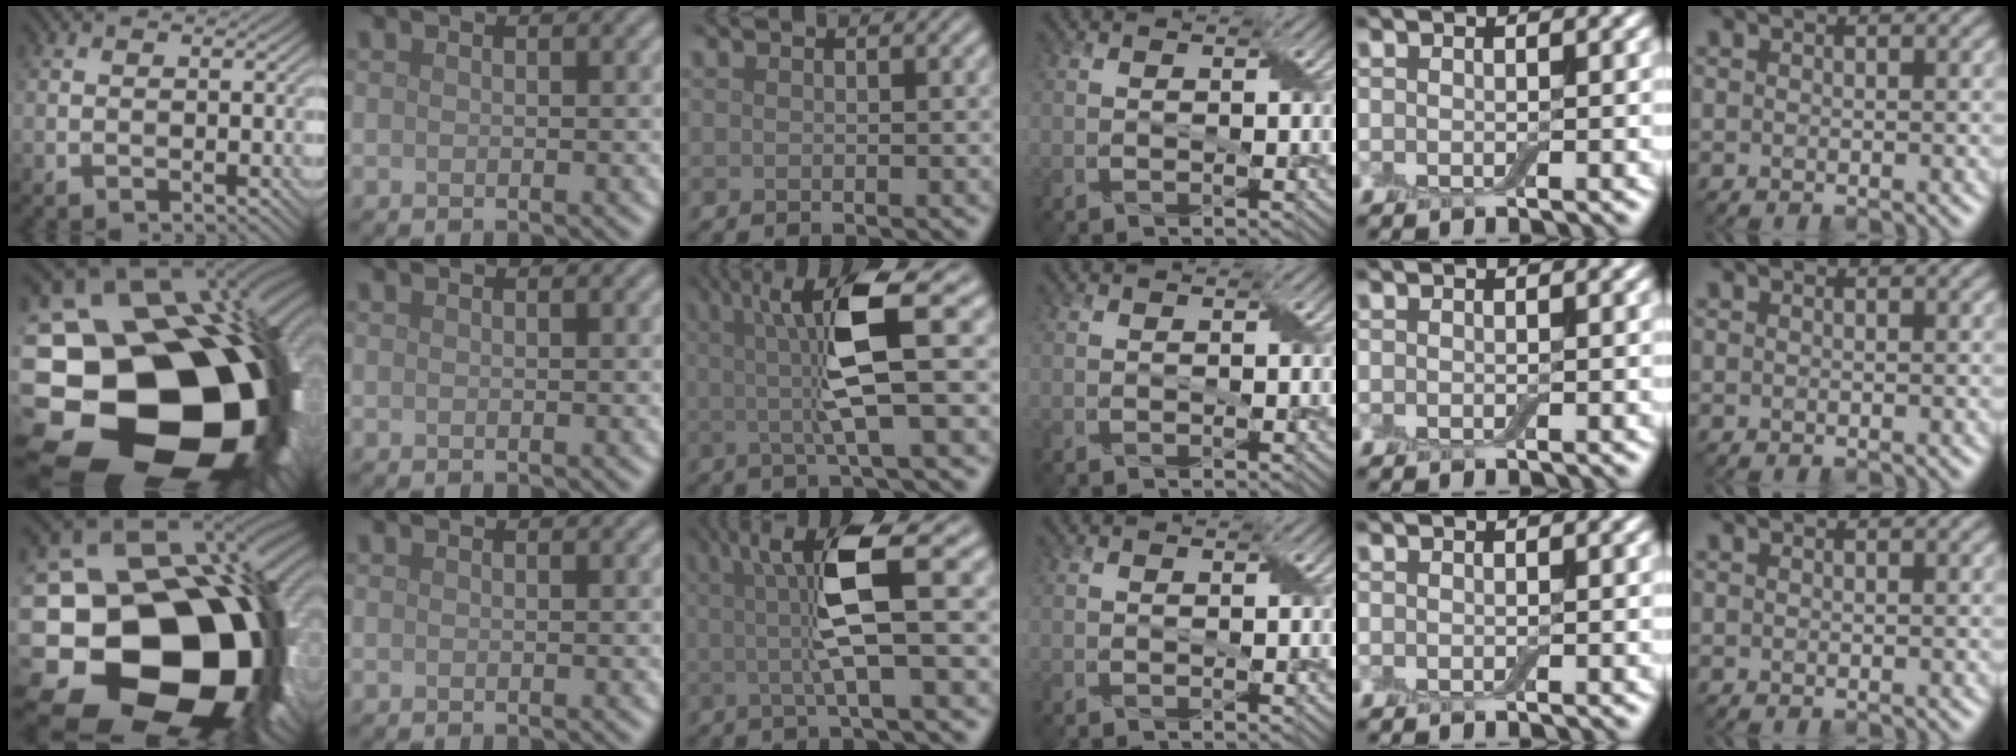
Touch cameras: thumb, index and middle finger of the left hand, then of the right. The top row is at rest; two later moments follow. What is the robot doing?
{"motion": "wrap", "object": "adhesive wrap"}